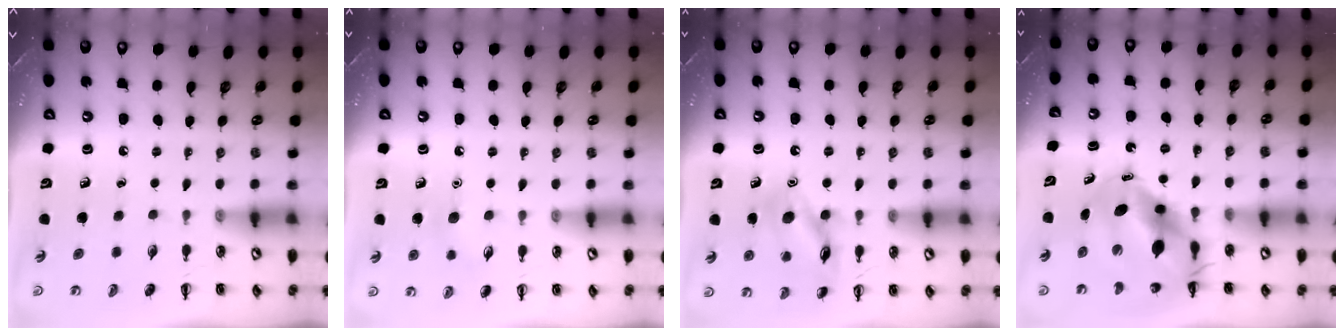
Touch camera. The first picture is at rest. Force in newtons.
{"total": 5.2, "press": 5.0, "slide": 1.3}
{"total": 13.1, "press": 13.1, "slide": 0.9}
{"total": 9.5, "press": 9.1, "slide": 2.4}